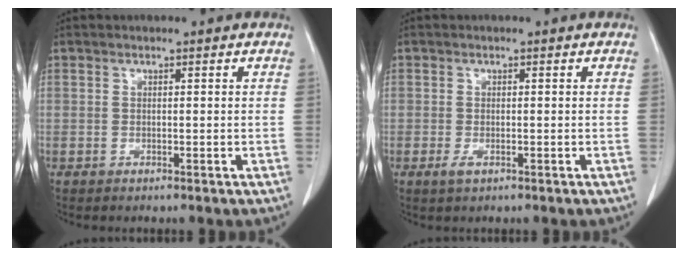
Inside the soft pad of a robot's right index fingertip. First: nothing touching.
{"total": 1.3, "force": [-0.6, 0.6, 1.0], "torque": [-0.019, -0.002, -0.004]}